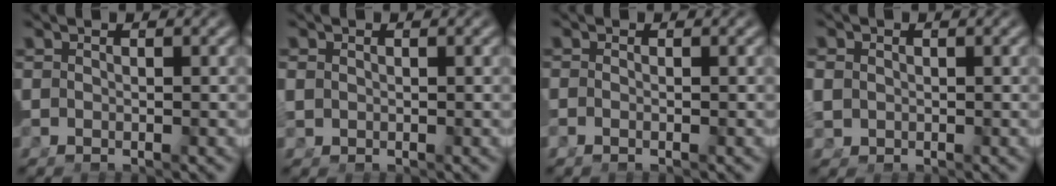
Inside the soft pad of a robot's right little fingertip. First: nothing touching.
{"total": 1.2, "force": [0.3, 0.9, 0.7], "torque": [-0.025, -0.009, 0.014]}
{"total": 1.6, "force": [-0.8, 1.1, 1.0], "torque": [-0.035, -0.008, -0.014]}
{"total": 2.1, "force": [-0.1, 1.9, 1.0], "torque": [-0.039, -0.020, 0.012]}